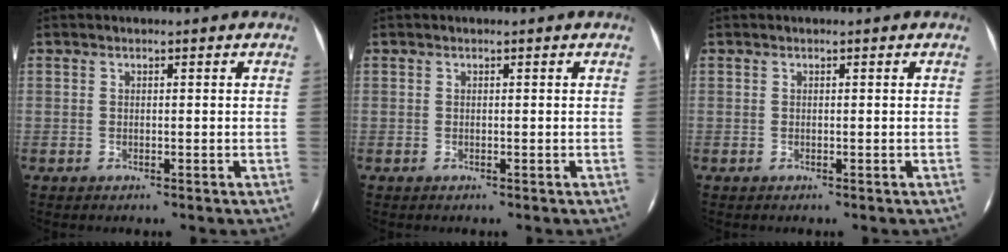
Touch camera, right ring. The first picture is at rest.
{"total": 0.0}
{"total": 0.0}